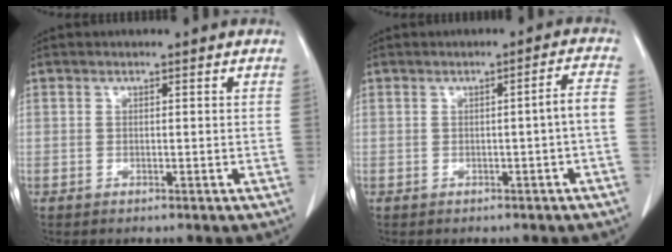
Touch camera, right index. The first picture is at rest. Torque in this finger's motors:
{"motor_torque": [0.55, -0.31, 0.26, 0.06]}